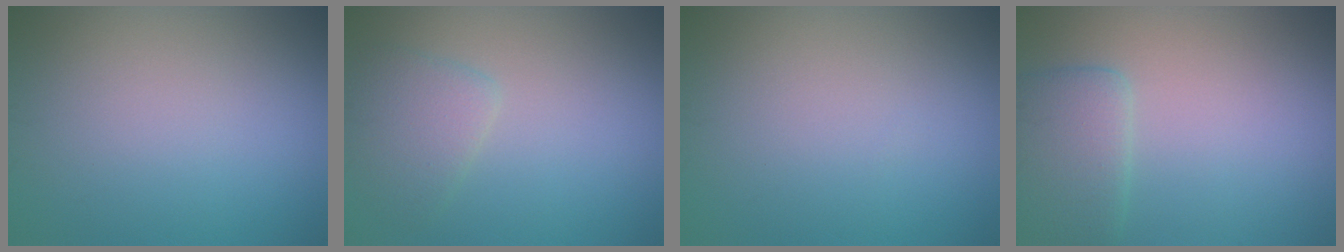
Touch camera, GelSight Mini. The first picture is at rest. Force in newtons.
{"total": 2.6, "press": 2.6, "slide": 0.3}
{"total": 0.0}
{"total": 3.7, "press": 3.7, "slide": 0.3}